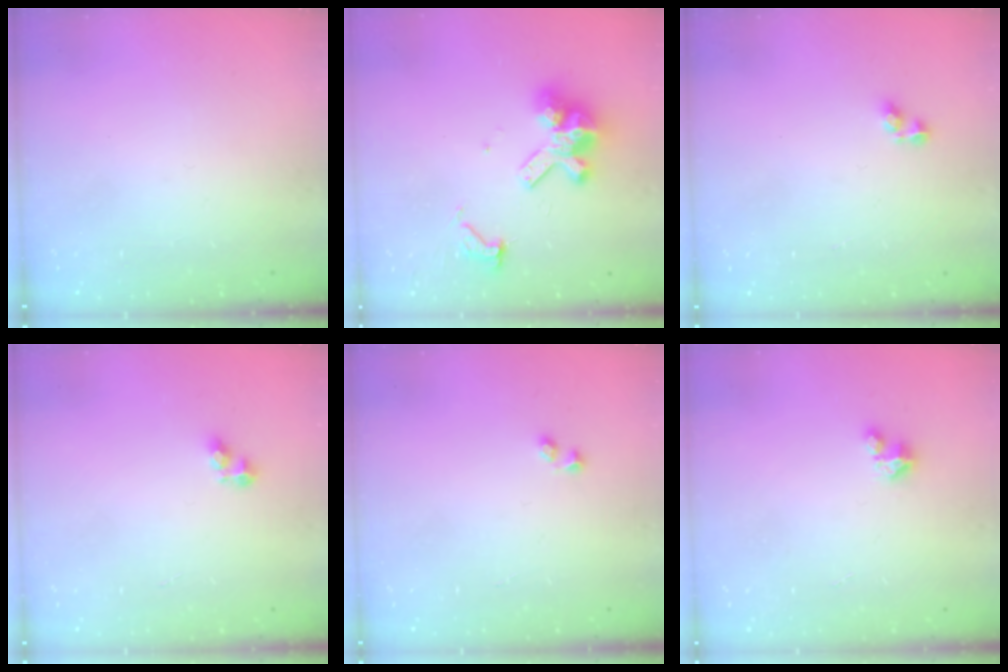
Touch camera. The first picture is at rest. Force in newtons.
{"total": 11.0, "press": 10.9, "slide": 1.4}
{"total": 3.2, "press": 3.2, "slide": 0.4}
{"total": 3.5, "press": 3.5, "slide": 0.4}
{"total": 1.9, "press": 1.8, "slide": 0.7}
{"total": 1.7, "press": 1.6, "slide": 0.2}